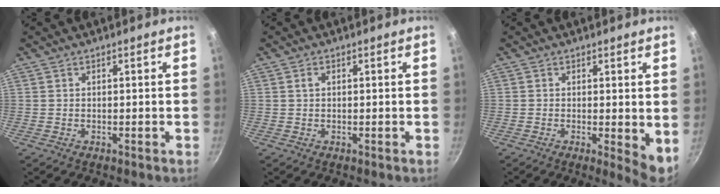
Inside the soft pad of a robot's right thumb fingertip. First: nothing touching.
{"total": 0.9, "force": [0.2, 0.5, 0.6], "torque": [-0.010, 0.005, 0.003]}
{"total": 4.6, "force": [0.1, 1.3, 4.4], "torque": [-0.062, -0.015, 0.001]}